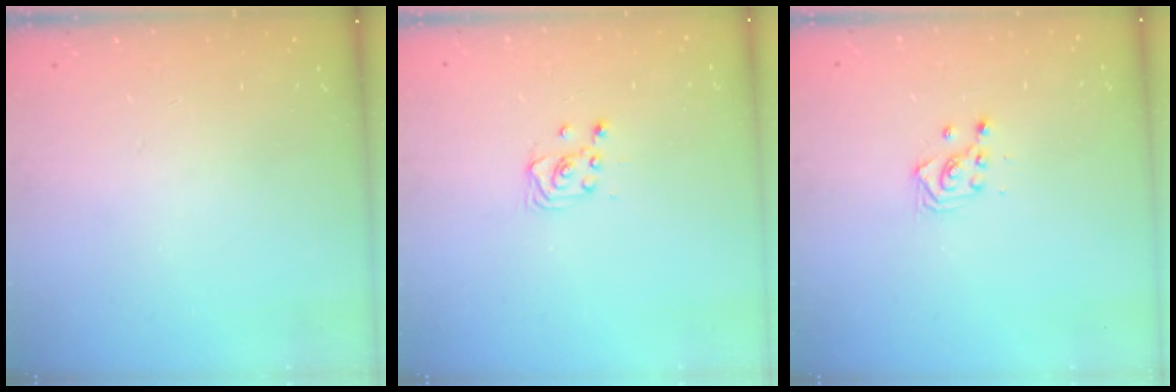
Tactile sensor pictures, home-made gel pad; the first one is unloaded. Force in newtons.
{"total": 2.9, "press": 2.9, "slide": 0.4}
{"total": 3.0, "press": 2.9, "slide": 0.8}